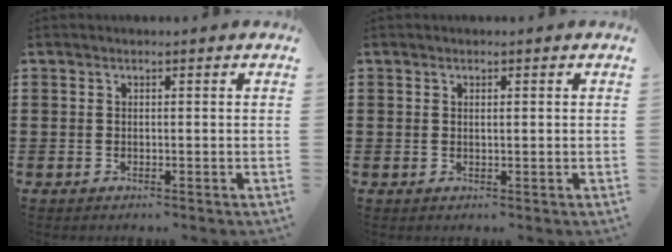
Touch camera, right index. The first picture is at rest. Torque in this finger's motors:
{"motor_torque": [-0.95, 1.19, -0.02, 0.00]}